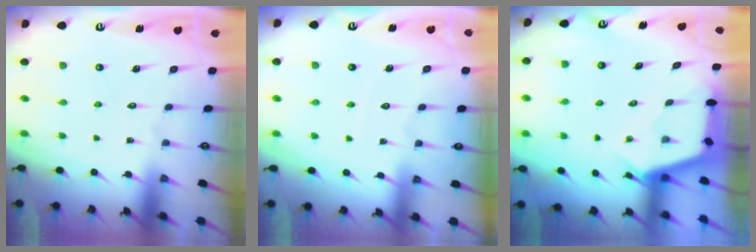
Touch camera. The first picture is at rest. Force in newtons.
{"total": 3.6, "press": 3.5, "slide": 0.6}
{"total": 2.8, "press": 2.8, "slide": 0.3}